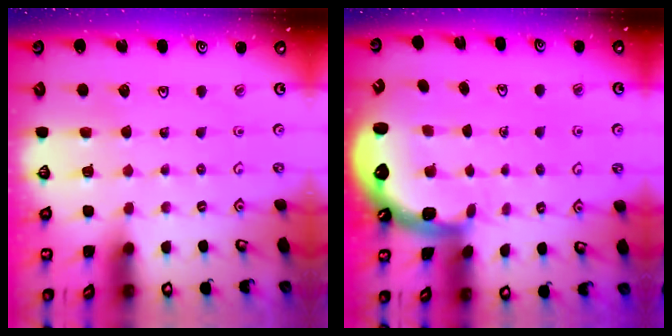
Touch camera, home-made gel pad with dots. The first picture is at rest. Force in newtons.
{"total": 1.6, "press": 1.5, "slide": 0.6}